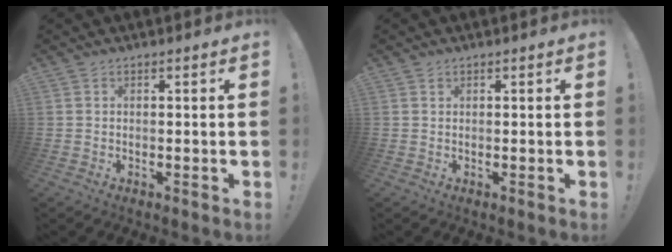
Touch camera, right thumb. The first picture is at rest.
{"total": 0.5, "force": [0.4, 0.3, 0.1], "torque": [0.002, -0.002, 0.008]}